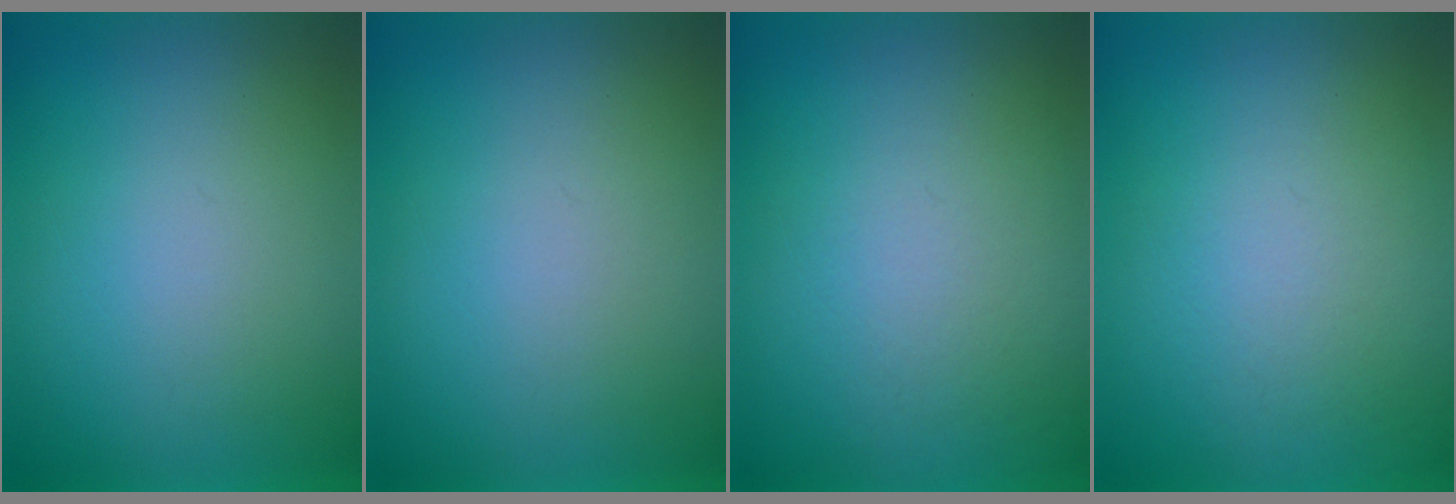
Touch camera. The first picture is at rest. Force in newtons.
{"total": 1.1}
{"total": 3.9}
{"total": 3.9}